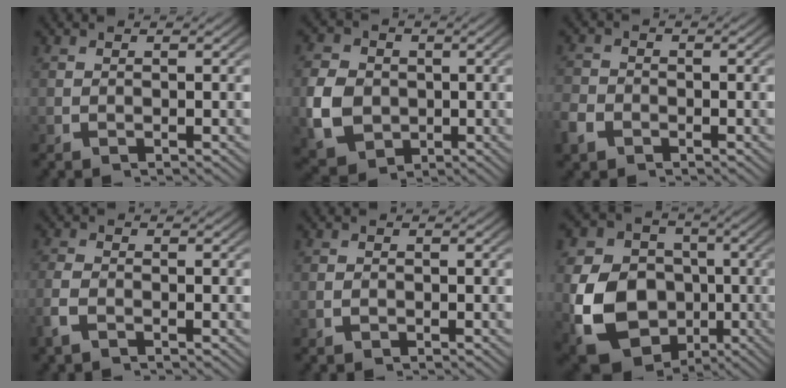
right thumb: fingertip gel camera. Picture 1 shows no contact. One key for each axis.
{"total": 8.9, "fx": -1.5, "fy": 7.4, "fz": 4.8, "tx": -0.119, "ty": -0.045, "tz": -0.007}
{"total": 2.3, "fx": -1.4, "fy": 1.7, "fz": 0.7, "tx": -0.019, "ty": -0.008, "tz": -0.027}
{"total": 1.8, "fx": -0.9, "fy": 1.0, "fz": 1.2, "tx": -0.040, "ty": -0.001, "tz": -0.020}
{"total": 0.6, "fx": -0.4, "fy": 0.4, "fz": 0.3, "tx": -0.009, "ty": -0.005, "tz": -0.008}
{"total": 16.8, "fx": -3.4, "fy": 14.0, "fz": 8.5, "tx": -0.221, "ty": -0.086, "tz": -0.037}